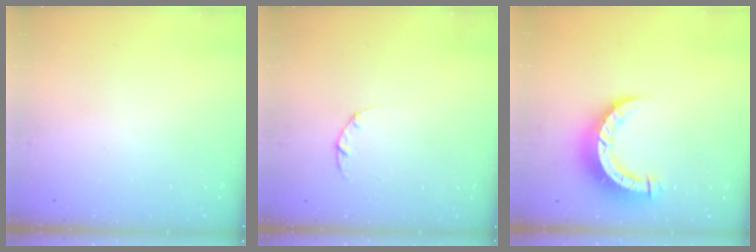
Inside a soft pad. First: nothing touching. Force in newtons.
{"total": 3.0, "press": 3.0, "slide": 0.4}
{"total": 8.3, "press": 8.2, "slide": 1.1}